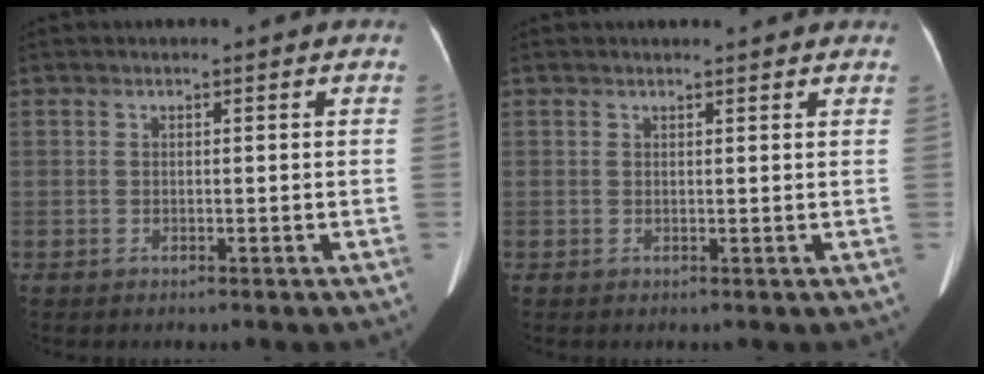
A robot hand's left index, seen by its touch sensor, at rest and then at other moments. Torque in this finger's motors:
{"motor_torque": [-0.07, 0.10, -0.18, -0.02]}